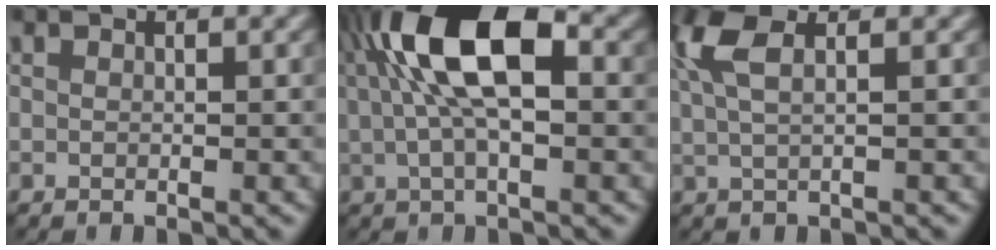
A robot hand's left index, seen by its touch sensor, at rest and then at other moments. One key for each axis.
{"total": 10.3, "fx": 2.1, "fy": 4.3, "fz": 9.1, "tx": -0.173, "ty": 0.020, "tz": 0.025}
{"total": 4.7, "fx": 1.9, "fy": 1.6, "fz": 3.9, "tx": -0.084, "ty": 0.011, "tz": 0.034}